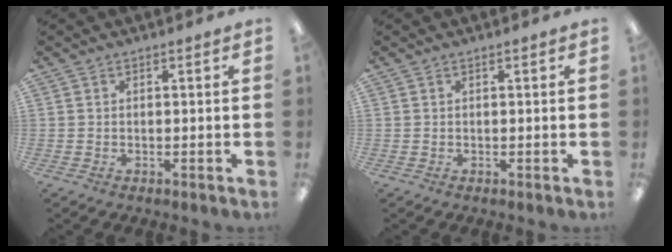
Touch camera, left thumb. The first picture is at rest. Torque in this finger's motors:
{"motor_torque": [-0.09, 0.09, -0.05, 0.04, 0.00]}